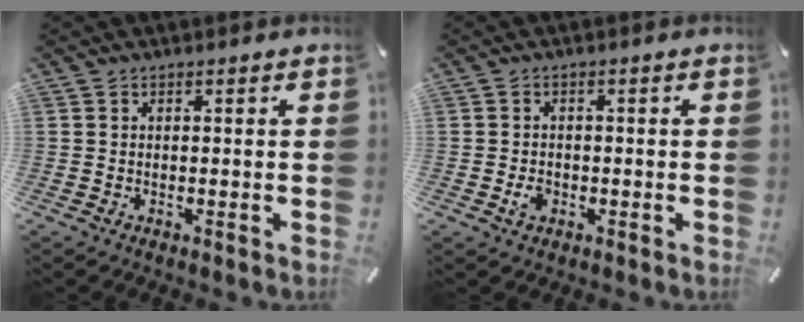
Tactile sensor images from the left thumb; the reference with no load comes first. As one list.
[{"total": 2.4, "force": [-0.6, 1.9, 1.3], "torque": [-0.032, 0.001, -0.013]}]